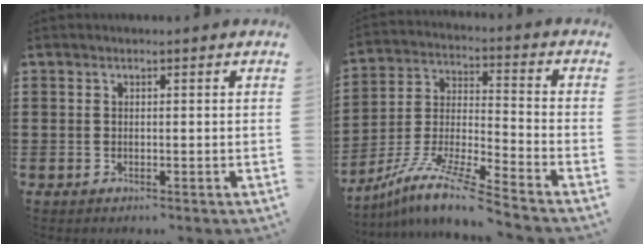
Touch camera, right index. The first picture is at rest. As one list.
[{"total": 10.2, "force": [-8.8, 0.2, 5.2], "torque": [-0.113, 0.002, -0.181]}]